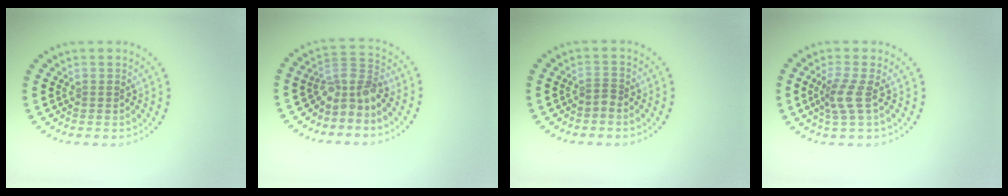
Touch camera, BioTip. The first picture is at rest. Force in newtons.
{"total": 3.2, "press": 2.2, "slide": 2.3}
{"total": 0.6, "press": 0.3, "slide": 0.6}
{"total": 2.4, "press": 1.8, "slide": 1.6}